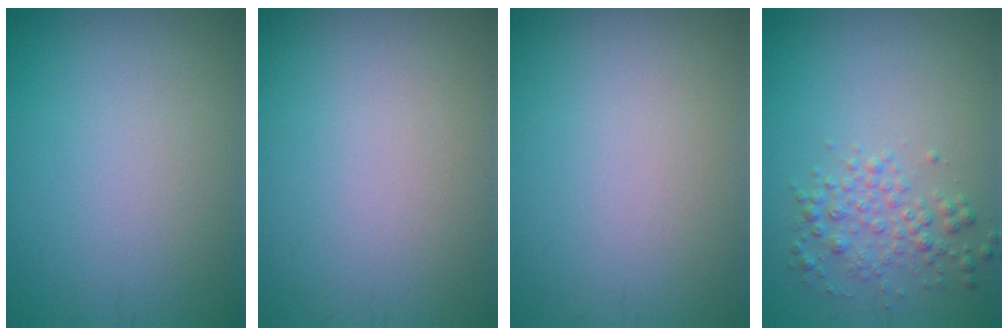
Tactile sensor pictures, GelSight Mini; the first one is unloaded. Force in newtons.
{"total": 0.0}
{"total": 0.0}
{"total": 2.5, "press": 2.5, "slide": 0.1}